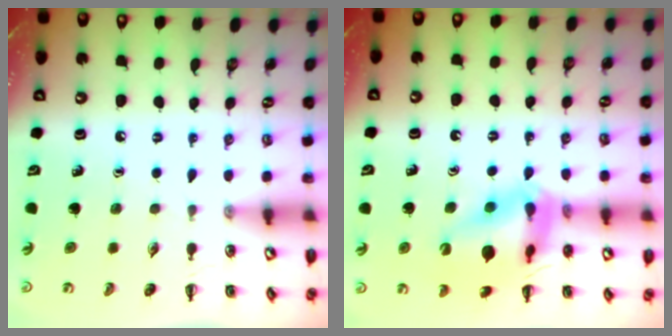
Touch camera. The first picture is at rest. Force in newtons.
{"total": 14.7, "press": 14.5, "slide": 2.6}